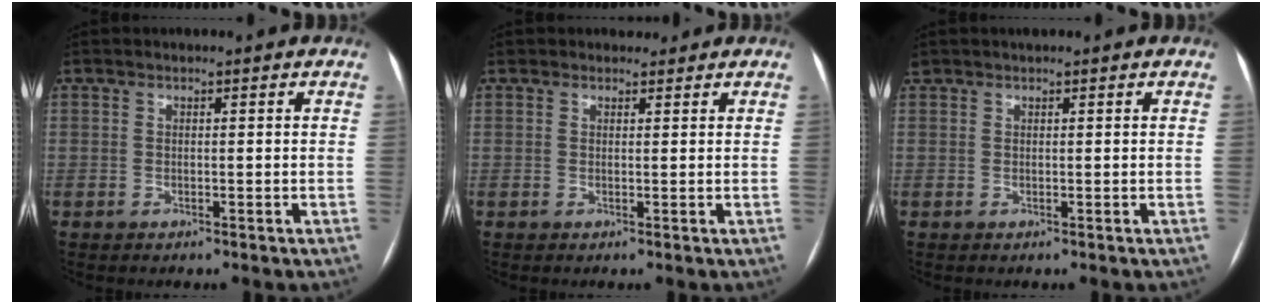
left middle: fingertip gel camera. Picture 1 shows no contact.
{"total": 1.4, "force": [1.2, 0.7, -0.1], "torque": [0.002, 0.005, 0.014]}
{"total": 1.1, "force": [1.0, 0.2, 0.6], "torque": [-0.014, 0.021, 0.019]}